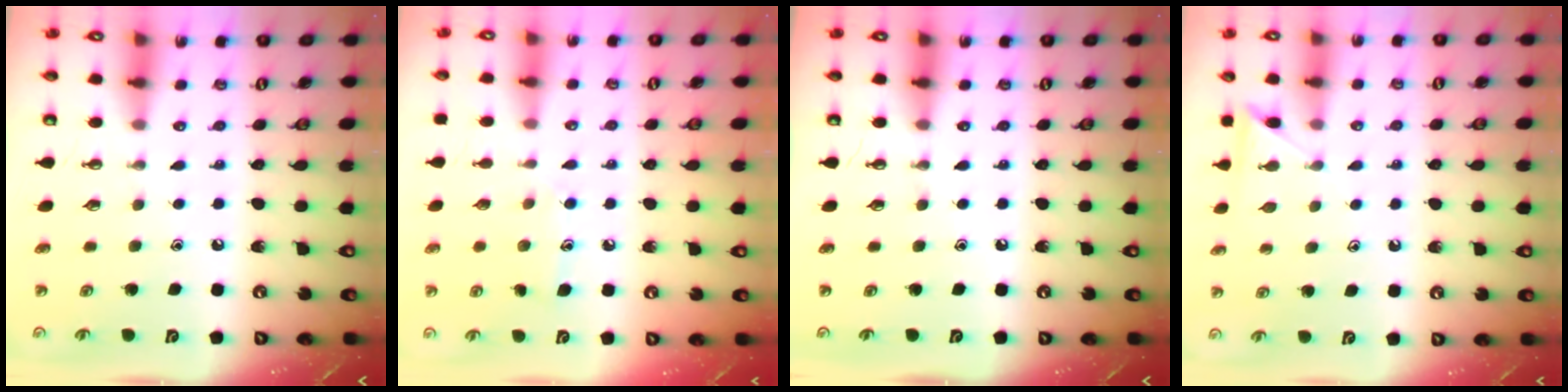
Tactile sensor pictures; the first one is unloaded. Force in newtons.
{"total": 6.8, "press": 6.8, "slide": 0.2}
{"total": 0.0}
{"total": 4.1, "press": 4.1, "slide": 0.4}